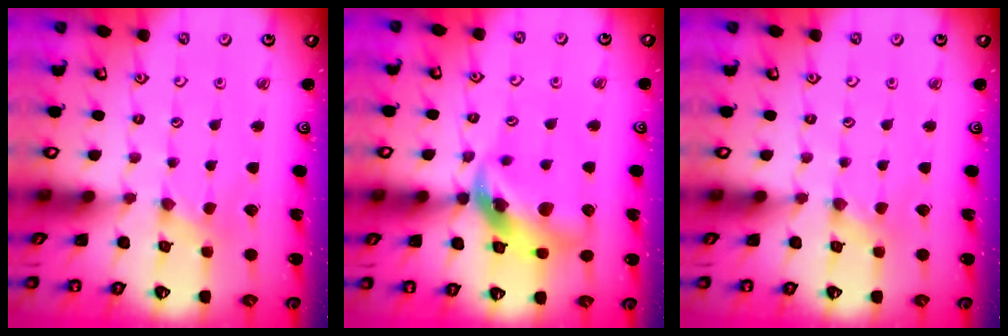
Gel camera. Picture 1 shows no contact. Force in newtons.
{"total": 16.0, "press": 15.9, "slide": 2.1}
{"total": 1.2, "press": 1.1, "slide": 0.3}